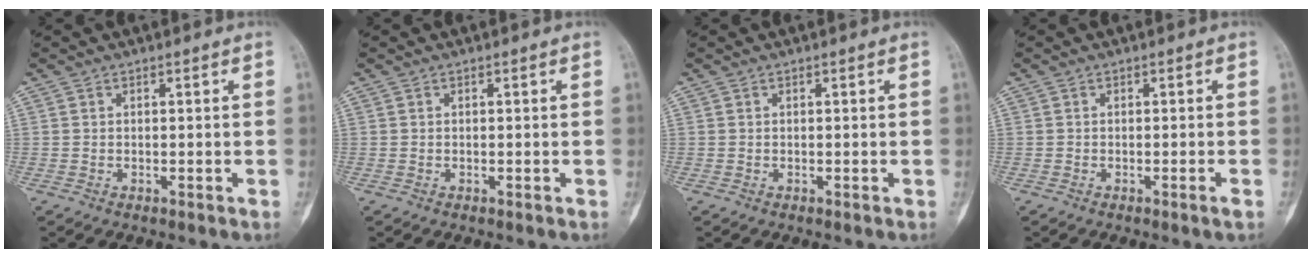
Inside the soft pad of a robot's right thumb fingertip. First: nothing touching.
{"total": 0.0}
{"total": 0.0}
{"total": 1.1, "force": [-0.7, -0.2, 0.8], "torque": [-0.014, -0.002, -0.011]}